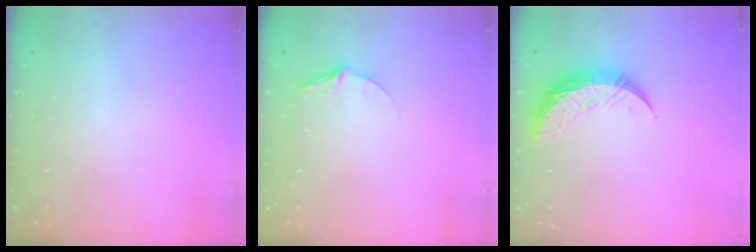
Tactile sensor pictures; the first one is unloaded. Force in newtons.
{"total": 5.8, "press": 5.8, "slide": 0.5}
{"total": 10.5, "press": 10.5, "slide": 0.8}